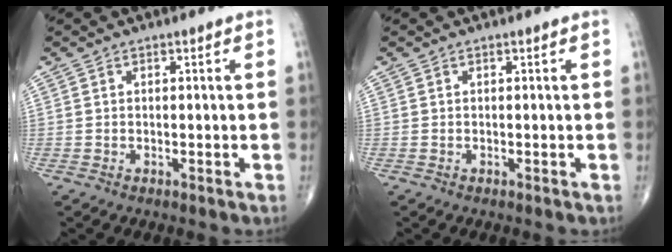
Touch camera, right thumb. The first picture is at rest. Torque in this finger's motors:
{"motor_torque": [0.24, 0.24, -0.01, -0.01, 0.00]}